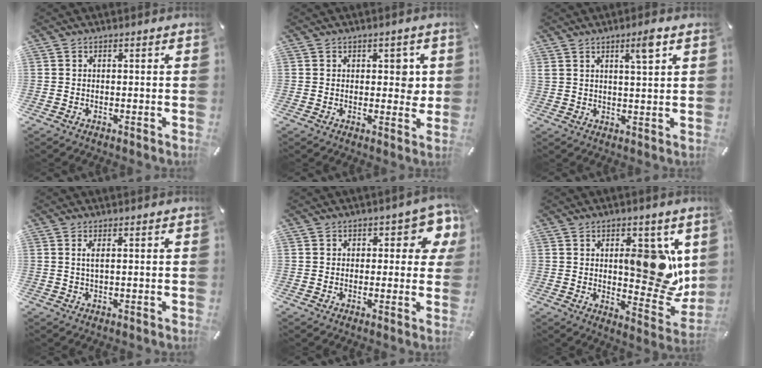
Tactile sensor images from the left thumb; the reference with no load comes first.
{"total": 3.9, "force": [0.9, 2.7, 2.6], "torque": [-0.012, -0.007, 0.006]}
{"total": 5.3, "force": [3.2, 0.8, 4.1], "torque": [-0.073, -0.006, 0.051]}
{"total": 2.0, "force": [0.6, 0.4, 1.8], "torque": [-0.038, 0.002, 0.009]}
{"total": 7.0, "force": [2.6, 4.5, 4.8], "torque": [-0.049, -0.008, 0.040]}
{"total": 15.3, "force": [4.3, 8.0, 12.2], "torque": [-0.127, -0.037, 0.073]}